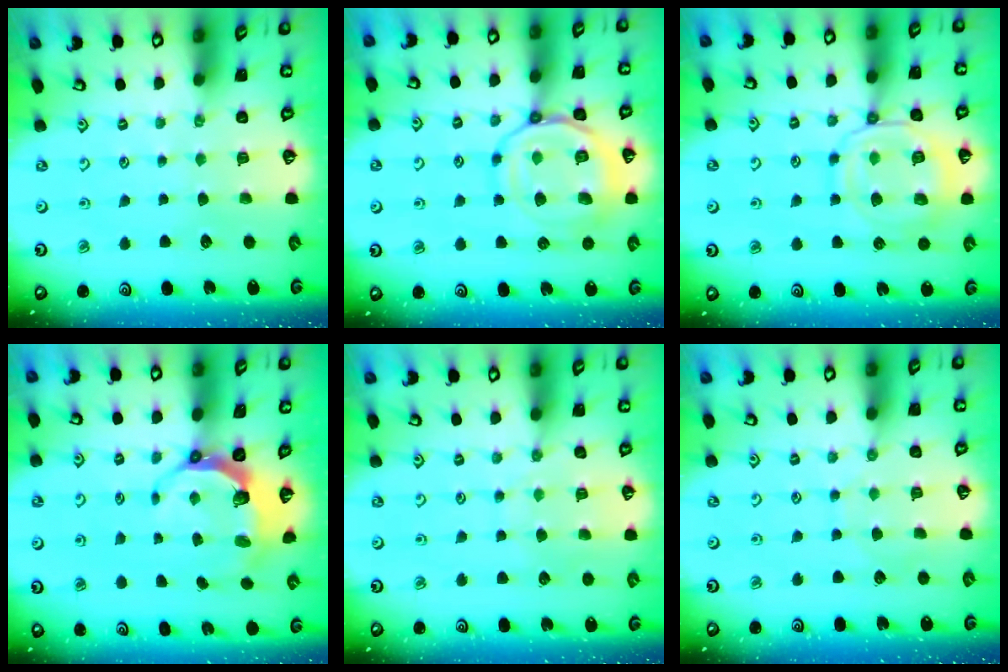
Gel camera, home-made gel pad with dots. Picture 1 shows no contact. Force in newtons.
{"total": 16.4, "press": 16.3, "slide": 1.6}
{"total": 13.9, "press": 13.8, "slide": 1.5}
{"total": 6.8, "press": 5.4, "slide": 4.1}
{"total": 6.5, "press": 6.5, "slide": 0.8}
{"total": 6.0, "press": 6.0, "slide": 0.5}